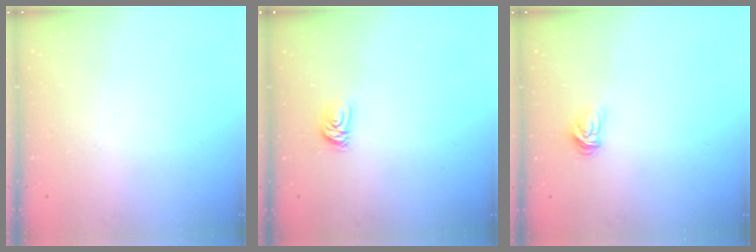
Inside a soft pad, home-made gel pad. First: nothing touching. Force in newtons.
{"total": 3.8, "press": 3.7, "slide": 0.5}
{"total": 5.5, "press": 5.5, "slide": 0.6}